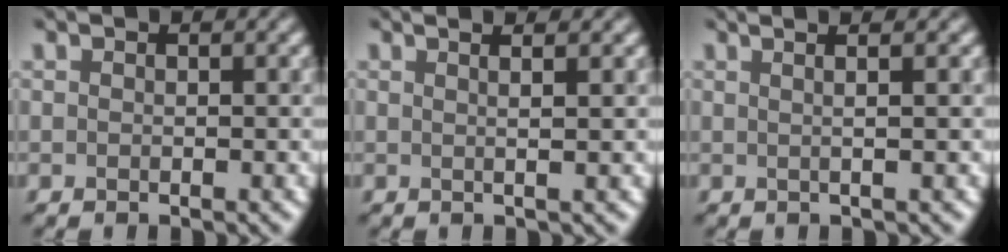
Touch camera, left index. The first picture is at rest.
{"total": 3.8, "force": [1.8, 1.6, 2.9], "torque": [-0.019, 0.026, -0.012]}
{"total": 4.4, "force": [1.8, 1.9, 3.5], "torque": [-0.028, 0.031, -0.015]}